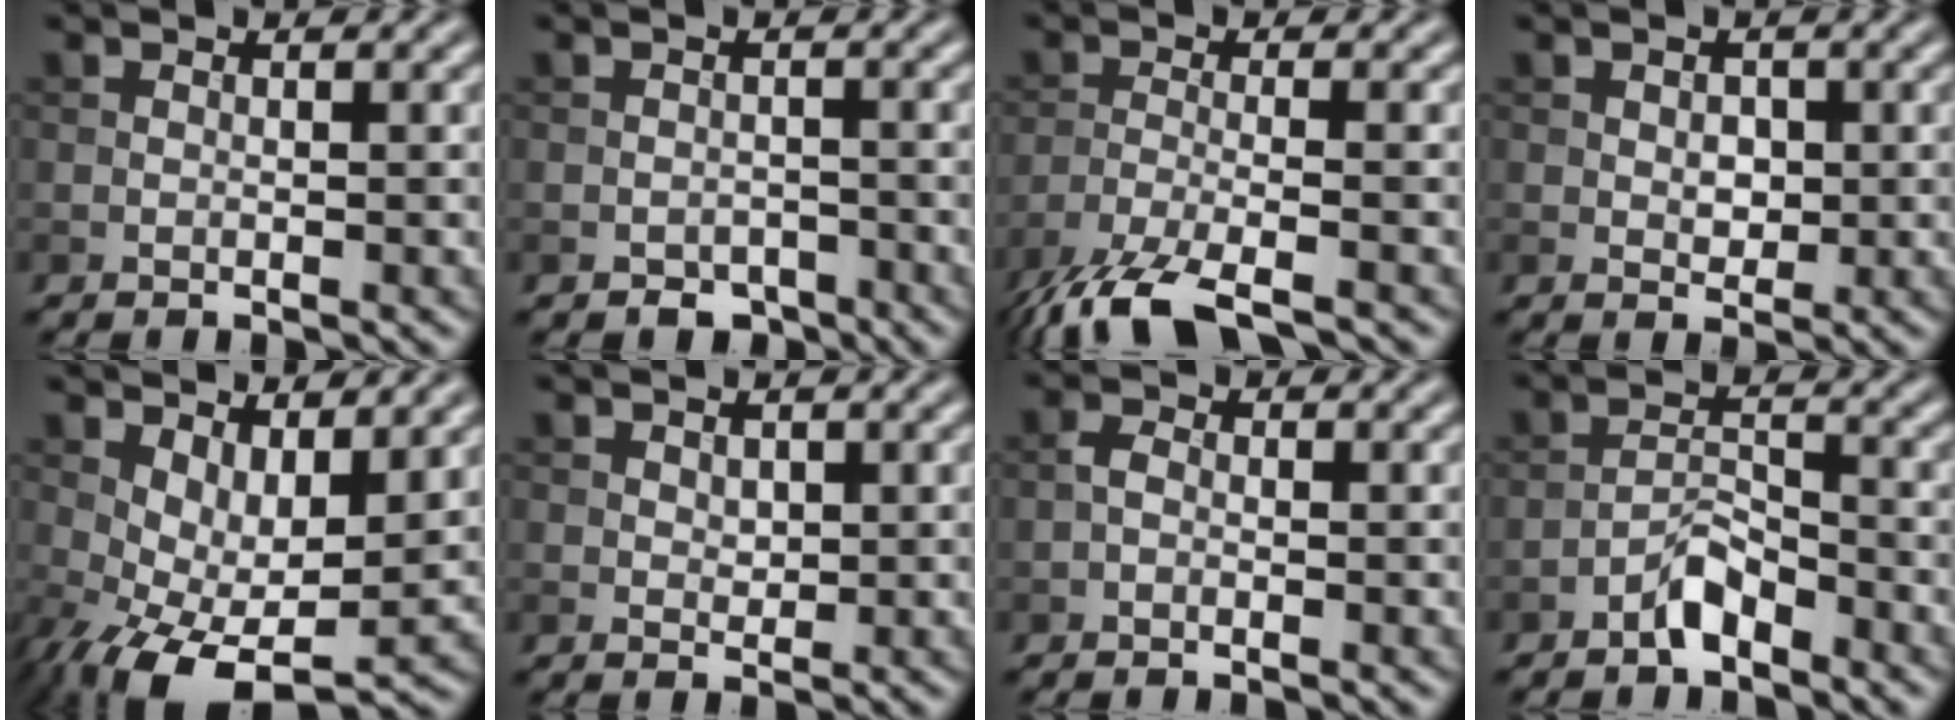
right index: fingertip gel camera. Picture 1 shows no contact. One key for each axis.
{"total": 1.9, "fx": -1.5, "fy": 1.2, "fz": 0.5, "tx": 0.002, "ty": 0.002, "tz": -0.026}
{"total": 7.3, "fx": -5.6, "fy": 1.6, "fz": 4.5, "tx": -0.087, "ty": -0.015, "tz": -0.112}
{"total": 1.8, "fx": 0.2, "fy": 1.3, "fz": 1.2, "tx": -0.020, "ty": -0.004, "tz": 0.006}
{"total": 7.3, "fx": -0.5, "fy": 3.5, "fz": 6.4, "tx": -0.119, "ty": -0.008, "tz": -0.004}
{"total": 1.1, "fx": 0.5, "fy": 0.8, "fz": 0.5, "tx": -0.008, "ty": -0.004, "tz": 0.012}
{"total": 1.2, "fx": -0.5, "fy": 0.8, "fz": 0.8, "tx": -0.014, "ty": 0.003, "tz": -0.013}
{"total": 2.6, "fx": -2.0, "fy": 0.9, "fz": 1.3, "tx": -0.019, "ty": 0.012, "tz": -0.040}